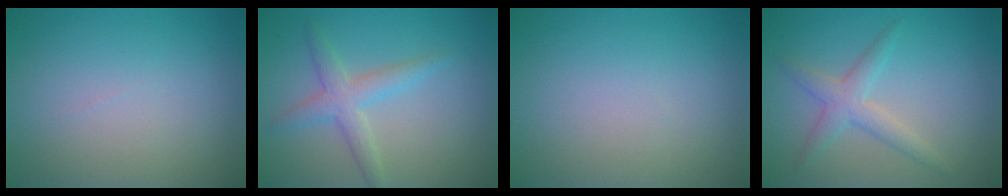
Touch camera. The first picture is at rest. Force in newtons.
{"total": 2.9, "press": 2.9, "slide": 0.3}
{"total": 0.0}
{"total": 1.7, "press": 1.7, "slide": 0.2}